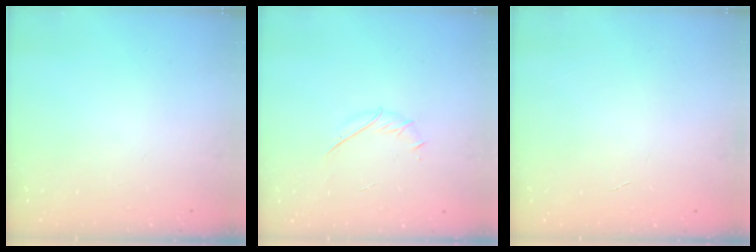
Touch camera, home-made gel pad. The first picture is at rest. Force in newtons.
{"total": 2.7, "press": 2.6, "slide": 0.8}
{"total": 0.0}